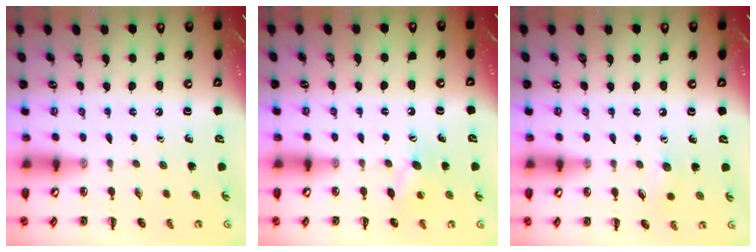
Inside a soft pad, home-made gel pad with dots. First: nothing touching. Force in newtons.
{"total": 7.2, "press": 7.1, "slide": 1.2}
{"total": 6.2, "press": 6.0, "slide": 1.6}